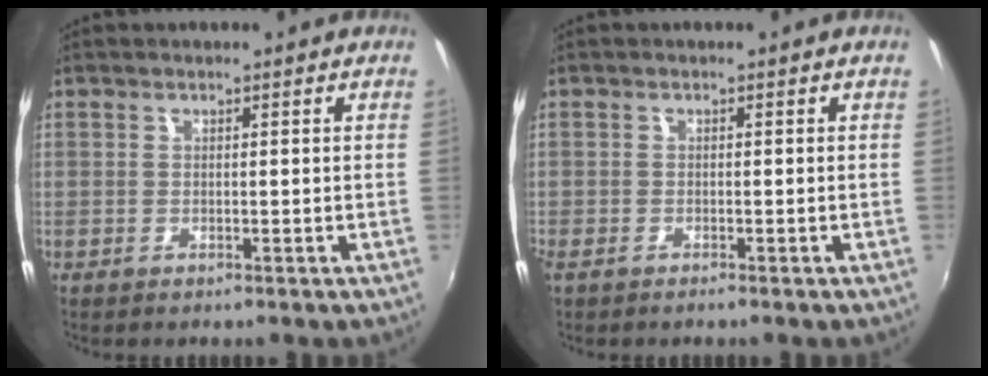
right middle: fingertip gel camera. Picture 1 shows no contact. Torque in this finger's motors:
{"motor_torque": [0.02, -0.08, 0.07, 0.03]}